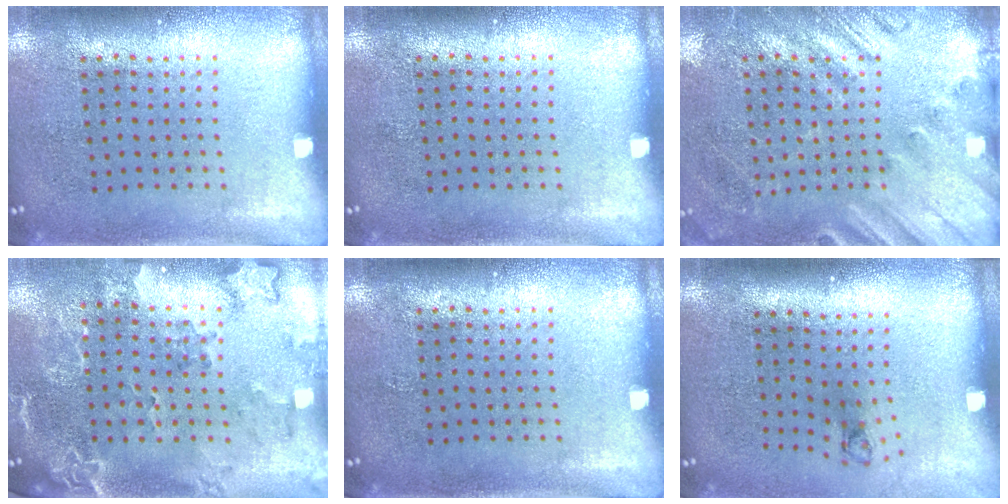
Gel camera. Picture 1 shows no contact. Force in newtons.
{"total": 0.0}
{"total": 2.2, "press": 1.8, "slide": 1.2}
{"total": 2.0, "press": 1.9, "slide": 0.7}
{"total": 0.0}
{"total": 0.7, "press": 0.3, "slide": 0.6}